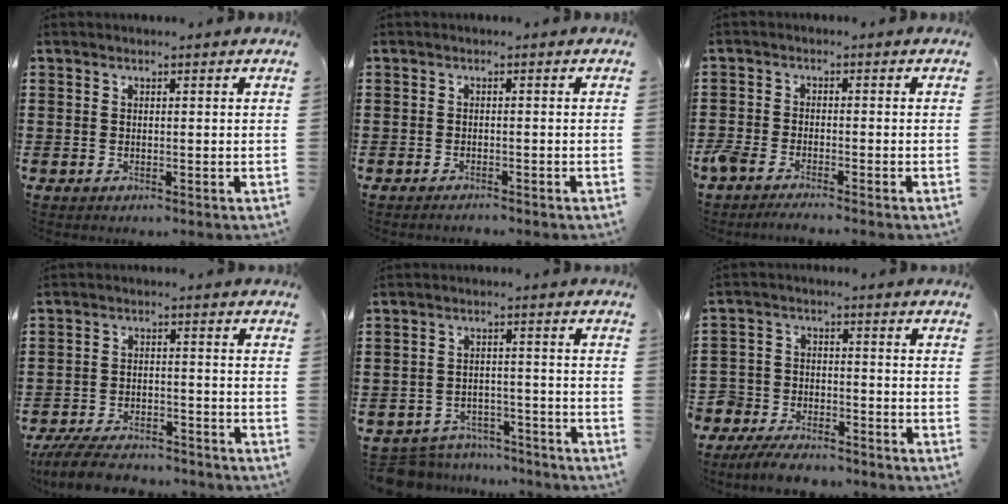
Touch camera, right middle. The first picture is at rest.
{"total": 0.9, "force": [-0.9, 0.0, 0.0], "torque": [-0.002, 0.001, -0.020]}
{"total": 2.7, "force": [-2.6, 0.3, 0.8], "torque": [-0.038, -0.005, -0.060]}
{"total": 6.0, "force": [-5.6, 1.0, 1.7], "torque": [-0.036, 0.005, -0.109]}
{"total": 5.5, "force": [-5.4, 0.8, 0.2], "torque": [-0.010, 0.010, -0.109]}
{"total": 5.5, "force": [-5.3, 1.4, 0.1], "torque": [-0.009, 0.013, -0.110]}